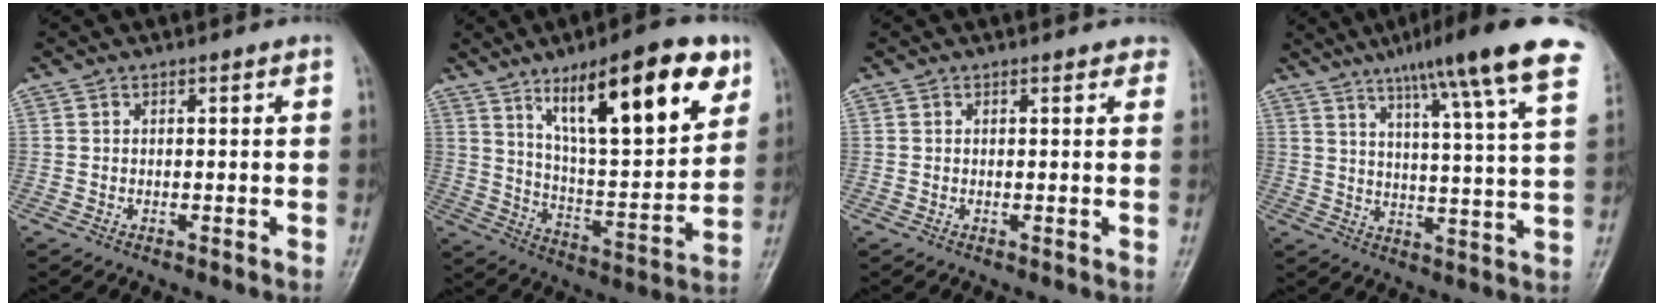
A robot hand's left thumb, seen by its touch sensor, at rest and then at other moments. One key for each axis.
{"total": 23.0, "fx": 12.0, "fy": 7.1, "fz": 18.3, "tx": -0.241, "ty": -0.041, "tz": 0.198}
{"total": 2.0, "fx": 1.5, "fy": 1.0, "fz": 0.7, "tx": 0.012, "ty": -0.002, "tz": 0.005}
{"total": 19.6, "fx": 12.5, "fy": 2.0, "fz": 14.9, "tx": -0.197, "ty": -0.032, "tz": 0.159}